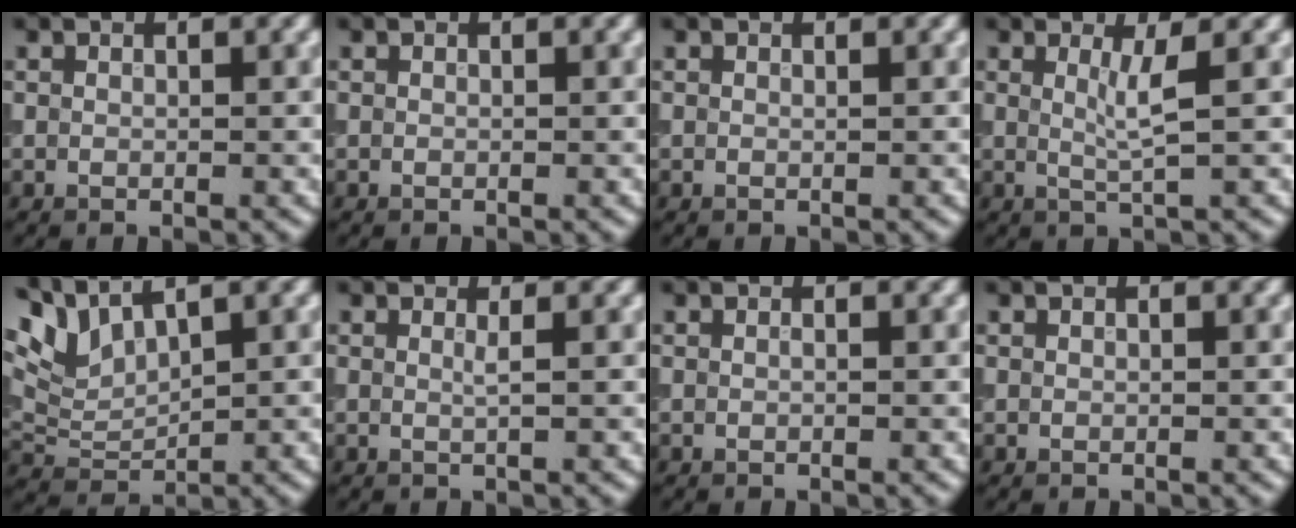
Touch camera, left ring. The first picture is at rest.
{"total": 0.0}
{"total": 0.0}
{"total": 2.2, "force": [0.5, 0.4, 2.1], "torque": [-0.039, -0.006, 0.006]}
{"total": 3.9, "force": [3.1, 1.2, 2.0], "torque": [-0.052, 0.003, 0.063]}
{"total": 0.8, "force": [0.2, 0.2, 0.7], "torque": [-0.008, -0.002, 0.000]}
{"total": 0.0}
{"total": 0.0}